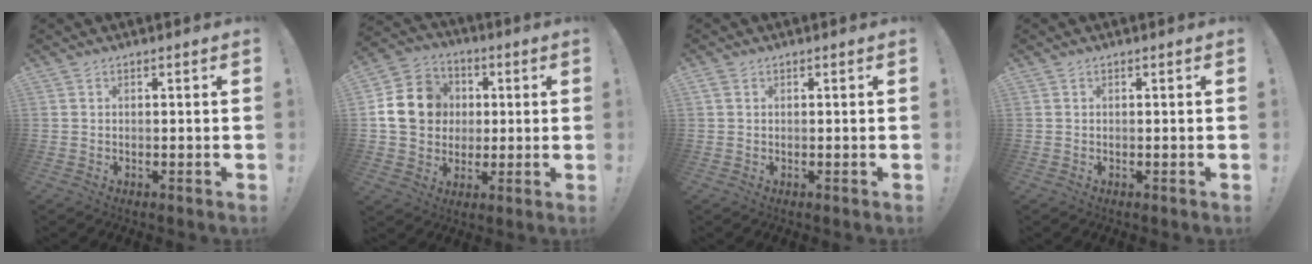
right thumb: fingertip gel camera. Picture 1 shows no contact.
{"total": 16.1, "force": [1.9, 14.1, 7.4], "torque": [-0.105, 0.008, 0.050]}
{"total": 1.2, "force": [0.5, 0.9, 0.6], "torque": [-0.012, 0.004, 0.010]}
{"total": 0.0}